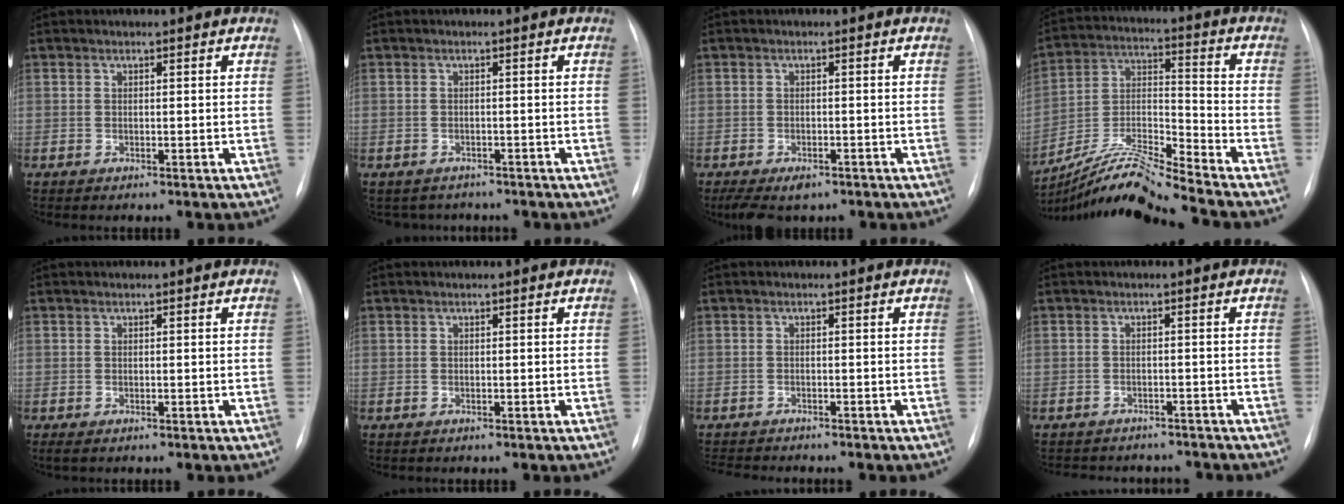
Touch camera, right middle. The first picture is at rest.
{"total": 3.3, "force": [-3.0, 1.5, -0.1], "torque": [0.002, 0.005, -0.039]}
{"total": 5.8, "force": [-4.0, 2.9, 3.0], "torque": [-0.050, -0.008, -0.062]}
{"total": 12.7, "force": [-11.8, -2.5, 3.8], "torque": [-0.078, 0.010, -0.220]}
{"total": 0.5, "force": [-0.2, 0.1, 0.5], "torque": [-0.006, -0.003, 0.000]}
{"total": 0.0}
{"total": 4.9, "force": [-4.6, 0.4, 1.6], "torque": [-0.018, -0.007, -0.070]}
{"total": 8.2, "force": [-7.5, 3.2, 1.2], "torque": [-0.016, 0.012, -0.087]}